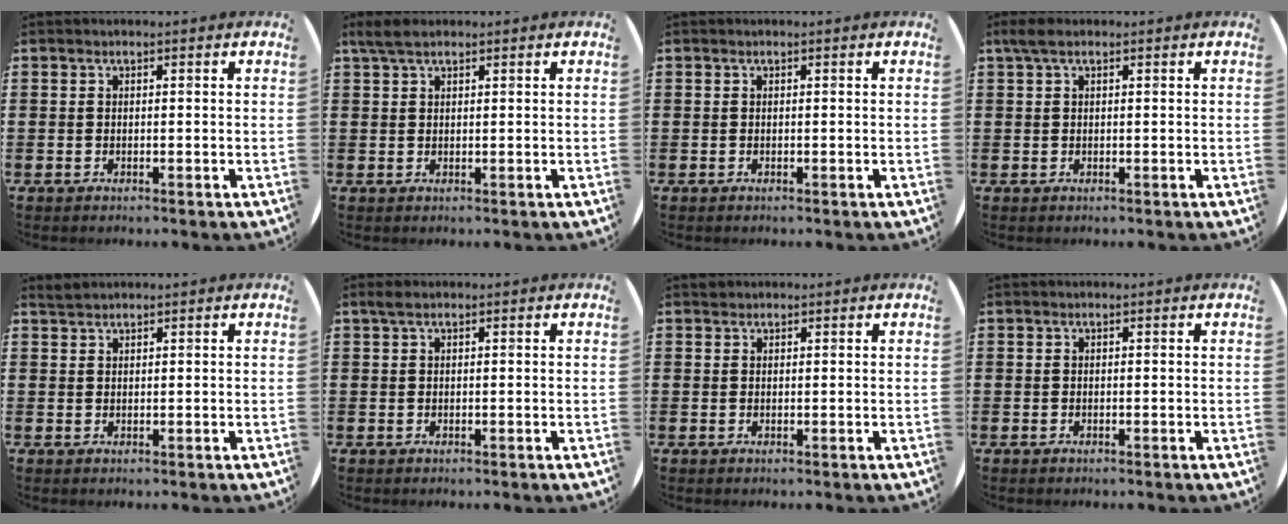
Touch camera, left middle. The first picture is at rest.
{"total": 2.4, "force": [1.8, 0.9, 1.4], "torque": [-0.031, 0.006, 0.032]}
{"total": 0.0}
{"total": 1.5, "force": [1.0, 0.6, 1.0], "torque": [-0.022, 0.006, 0.016]}
{"total": 1.0, "force": [1.0, 0.1, 0.0], "torque": [-0.001, 0.001, 0.020]}
{"total": 0.7, "force": [0.5, 0.2, 0.4], "torque": [-0.008, 0.003, 0.008]}
{"total": 0.5, "force": [0.4, 0.2, -0.1], "torque": [0.011, 0.001, 0.006]}
{"total": 0.0}